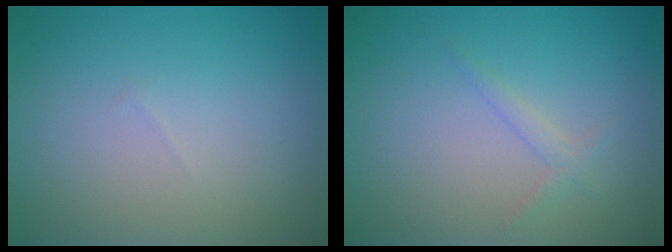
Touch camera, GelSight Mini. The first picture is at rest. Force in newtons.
{"total": 1.1, "press": 1.1, "slide": 0.1}